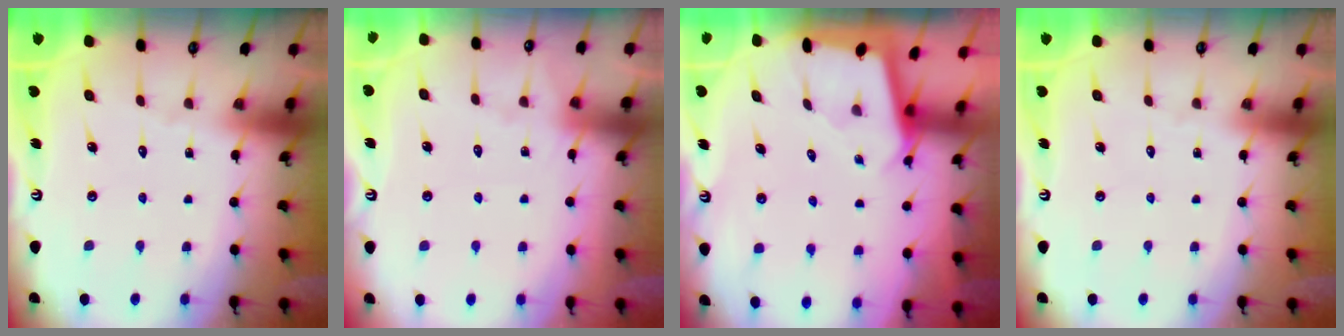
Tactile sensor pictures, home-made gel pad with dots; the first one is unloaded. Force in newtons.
{"total": 4.4, "press": 4.4, "slide": 0.6}
{"total": 1.8, "press": 1.8, "slide": 0.2}
{"total": 0.0}